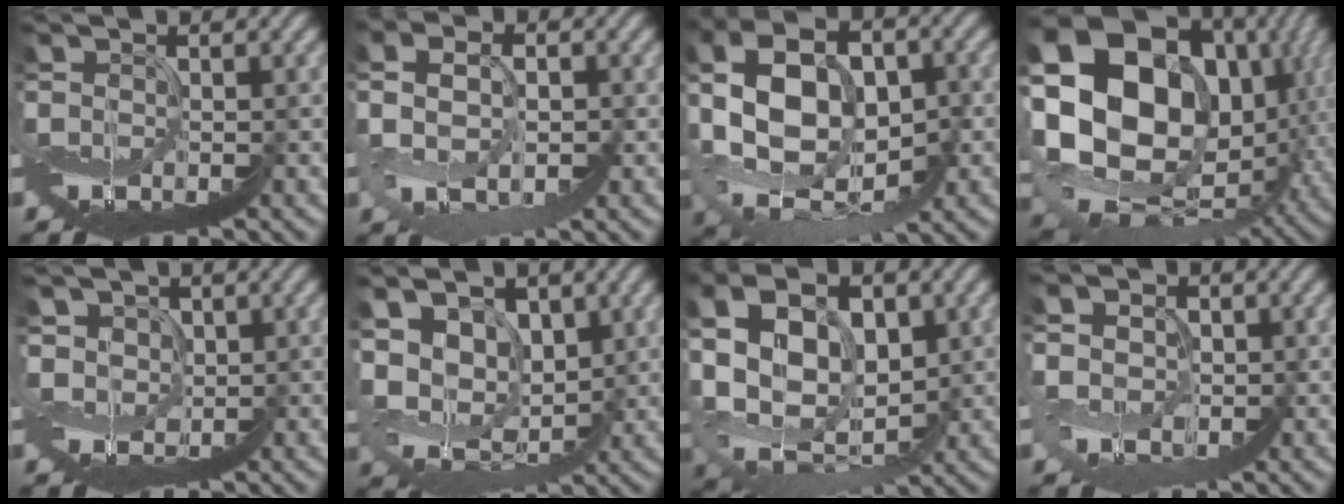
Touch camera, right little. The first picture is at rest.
{"total": 2.5, "force": [0.6, 1.8, 1.7], "torque": [-0.053, 0.012, 0.012]}
{"total": 9.8, "force": [1.0, 7.1, 6.7], "torque": [-0.151, 0.021, 0.031]}
{"total": 18.5, "force": [5.8, 14.8, 9.6], "torque": [-0.242, 0.013, 0.099]}
{"total": 2.8, "force": [2.4, 0.5, -1.3], "torque": [0.013, 0.017, 0.029]}
{"total": 6.4, "force": [3.6, 4.1, 3.4], "torque": [-0.065, 0.018, 0.056]}
{"total": 10.2, "force": [3.2, 7.1, 6.6], "torque": [-0.138, 0.028, 0.063]}
{"total": 3.6, "force": [1.8, 2.7, 1.6], "torque": [-0.034, 0.010, 0.009]}